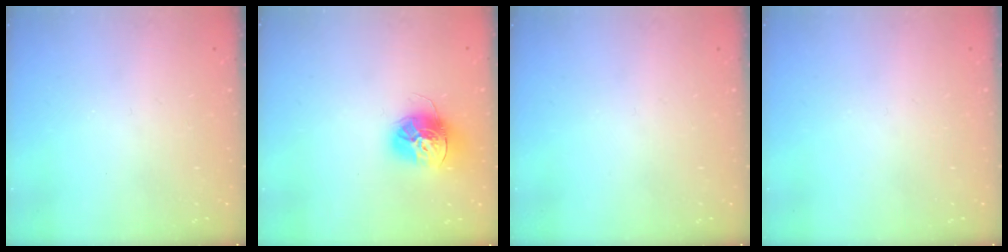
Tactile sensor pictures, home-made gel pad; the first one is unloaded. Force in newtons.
{"total": 14.6, "press": 14.5, "slide": 1.3}
{"total": 0.0}
{"total": 0.0}